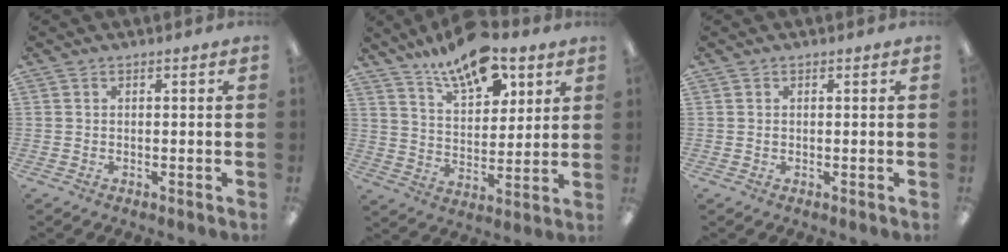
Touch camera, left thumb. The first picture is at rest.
{"total": 14.8, "force": [10.6, 6.4, 8.0], "torque": [-0.129, -0.057, 0.184]}
{"total": 0.0}